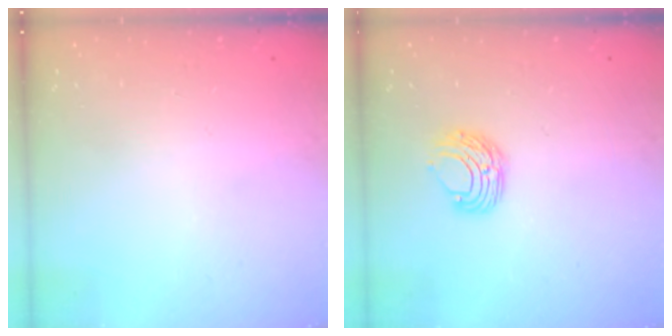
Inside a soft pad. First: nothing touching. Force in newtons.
{"total": 6.7, "press": 6.7, "slide": 0.5}